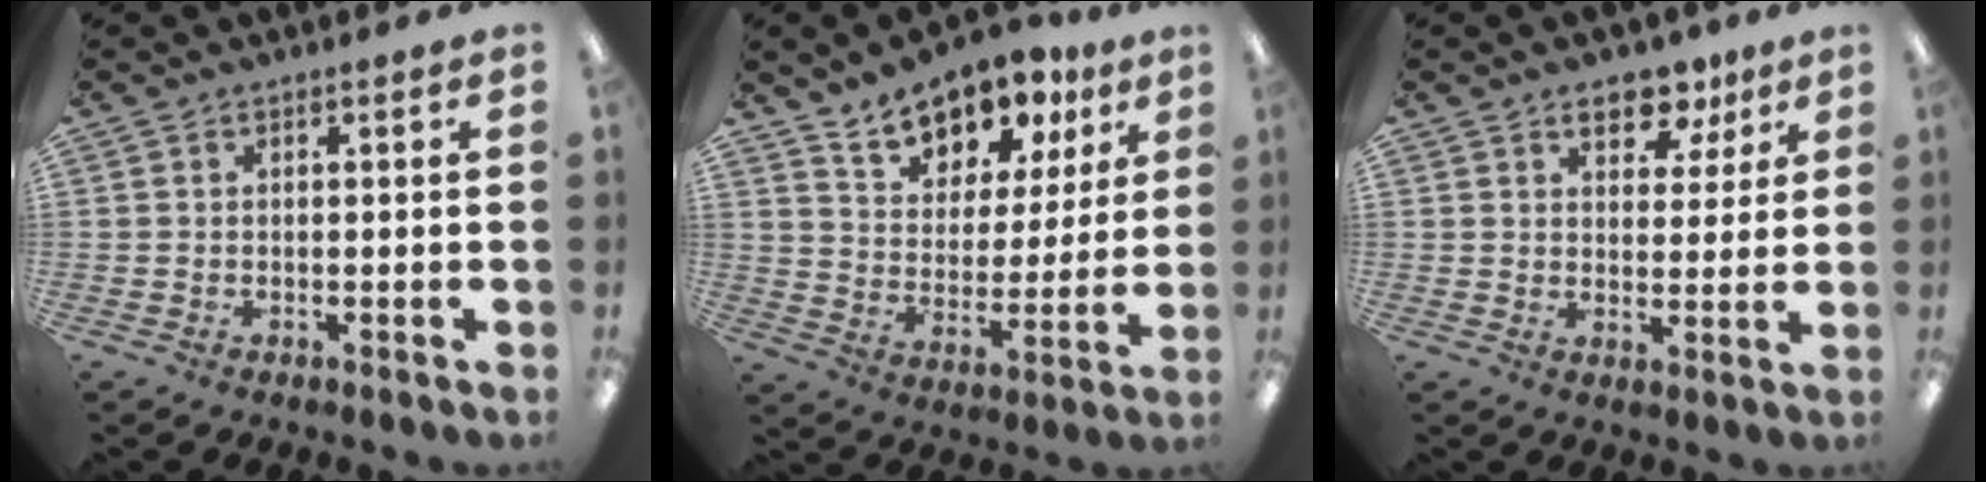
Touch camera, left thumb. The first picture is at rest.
{"total": 13.0, "force": [10.6, 6.4, 4.0], "torque": [-0.065, -0.075, 0.193]}
{"total": 8.5, "force": [5.6, 4.8, 4.3], "torque": [-0.045, -0.026, 0.093]}